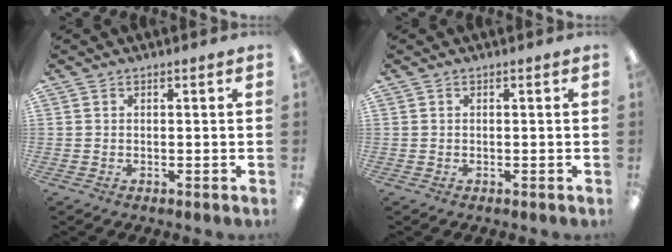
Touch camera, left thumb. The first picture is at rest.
{"total": 0.0}